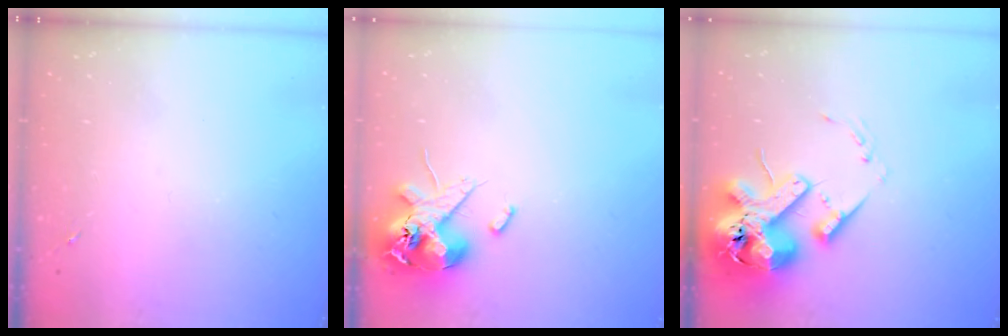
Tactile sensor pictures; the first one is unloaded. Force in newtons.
{"total": 13.4, "press": 13.2, "slide": 2.3}
{"total": 18.6, "press": 18.4, "slide": 3.2}